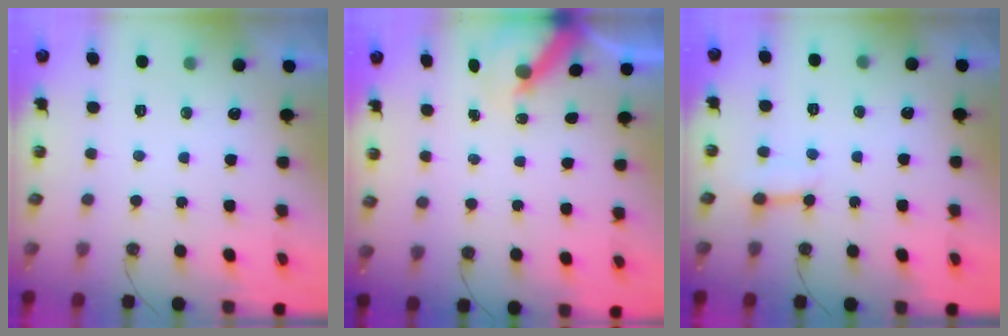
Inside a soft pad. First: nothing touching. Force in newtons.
{"total": 6.0, "press": 5.9, "slide": 0.7}
{"total": 3.0, "press": 3.0, "slide": 0.3}